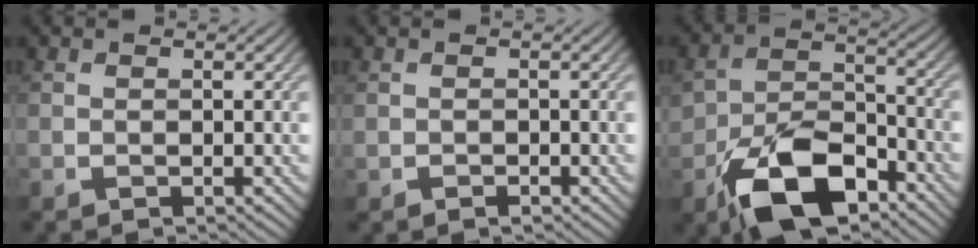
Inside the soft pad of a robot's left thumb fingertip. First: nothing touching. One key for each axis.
{"total": 0.9, "fx": -0.6, "fy": 0.4, "fz": 0.5, "tx": -0.011, "ty": -0.002, "tz": -0.008}
{"total": 11.9, "fx": -6.9, "fy": 6.1, "fz": 7.6, "tx": -0.148, "ty": -0.010, "tz": -0.128}